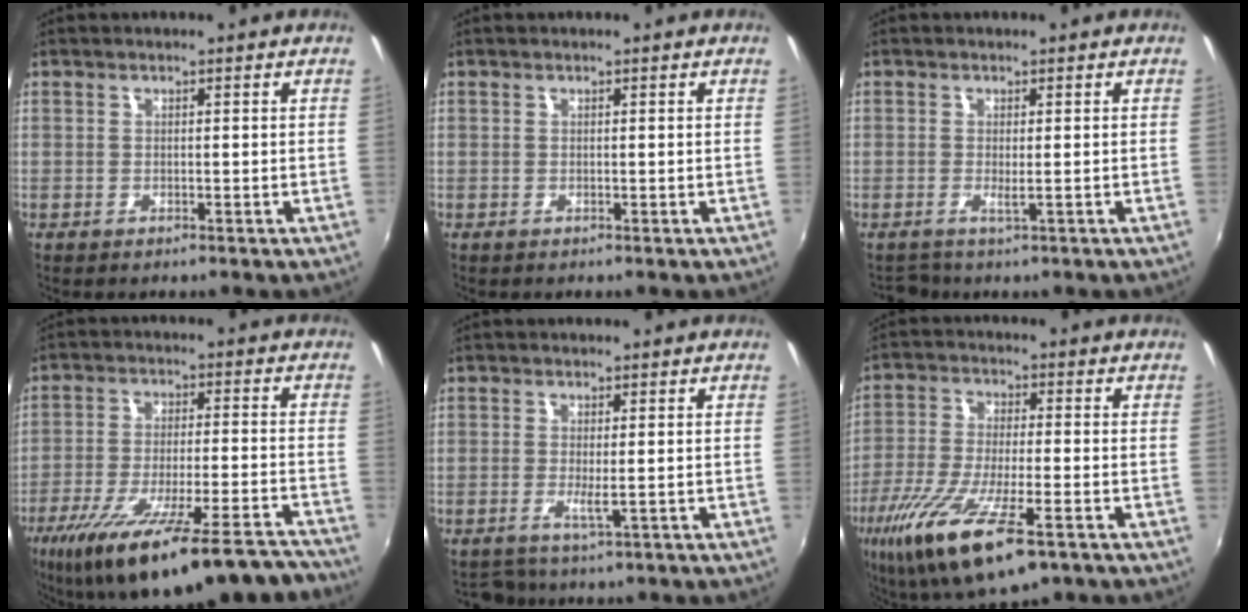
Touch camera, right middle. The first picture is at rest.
{"total": 0.0}
{"total": 1.4, "force": [-0.8, 0.3, 1.1], "torque": [-0.028, -0.002, -0.015]}
{"total": 25.7, "force": [-20.2, 5.3, 15.0], "torque": [-0.257, -0.055, -0.294]}
{"total": 2.5, "force": [-1.2, 0.8, 2.1], "torque": [-0.045, -0.007, -0.019]}
{"total": 19.2, "force": [-10.2, 5.4, 15.4], "torque": [-0.313, -0.068, -0.184]}